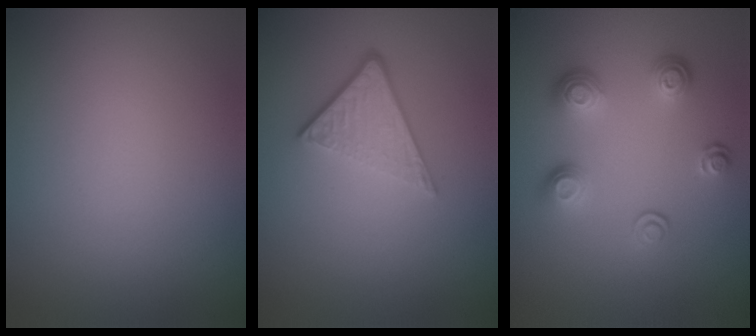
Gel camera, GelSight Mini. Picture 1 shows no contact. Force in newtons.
{"total": 3.9, "press": 2.6, "slide": 2.9}
{"total": 3.6, "press": 2.8, "slide": 2.2}